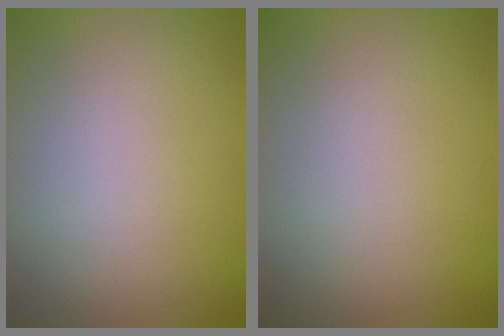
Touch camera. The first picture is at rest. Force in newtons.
{"total": 0.0}